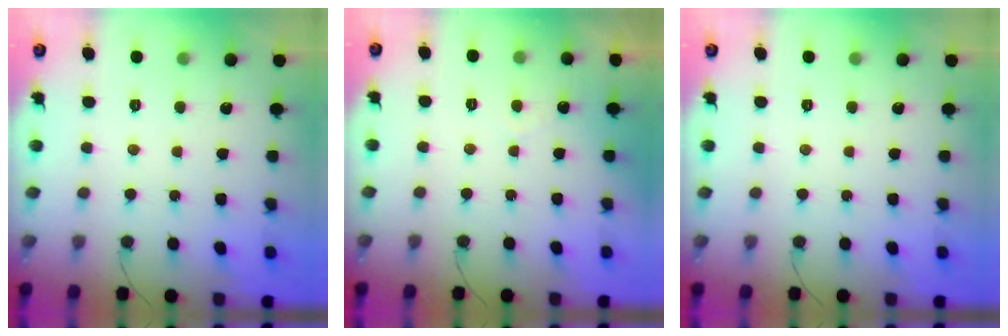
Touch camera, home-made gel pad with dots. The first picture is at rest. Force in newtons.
{"total": 1.8, "press": 1.8, "slide": 0.1}
{"total": 0.0}